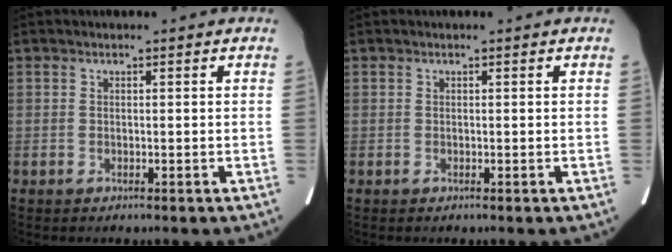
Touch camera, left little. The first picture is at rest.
{"total": 0.0}